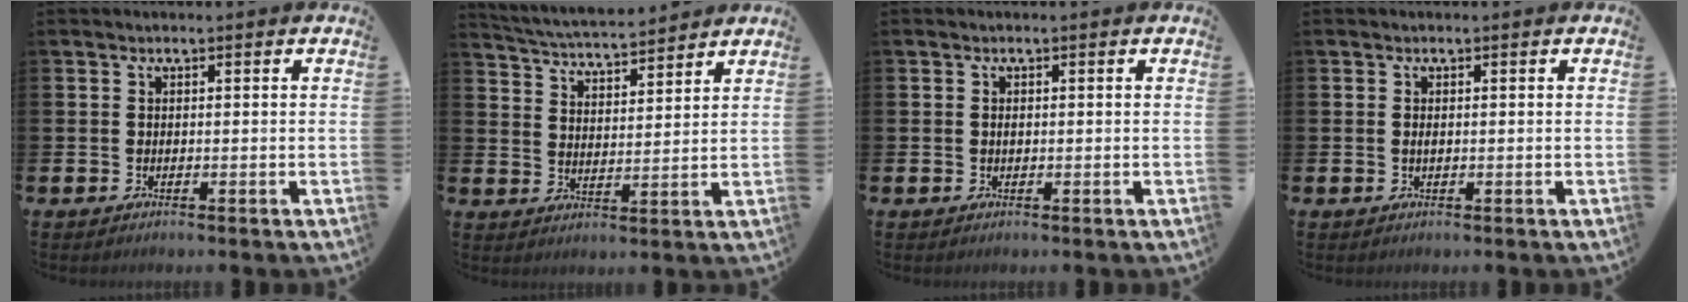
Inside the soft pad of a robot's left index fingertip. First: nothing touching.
{"total": 4.9, "force": [4.9, 0.6, 0.7], "torque": [-0.037, -0.032, 0.085]}
{"total": 0.5, "force": [0.0, 0.2, 0.5], "torque": [-0.009, 0.001, -0.001]}
{"total": 0.6, "force": [0.0, 0.2, 0.6], "torque": [-0.010, 0.001, -0.001]}